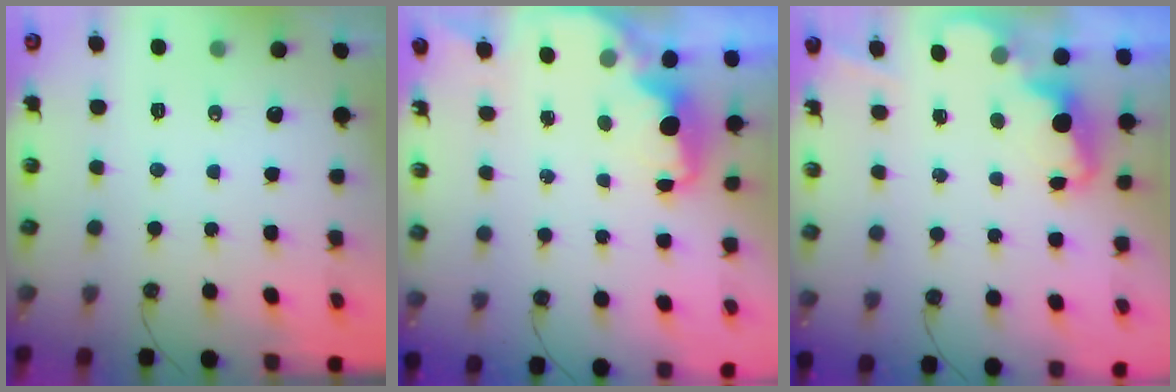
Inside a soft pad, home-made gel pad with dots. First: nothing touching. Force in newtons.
{"total": 2.5, "press": 2.3, "slide": 0.8}
{"total": 2.5, "press": 2.4, "slide": 0.5}